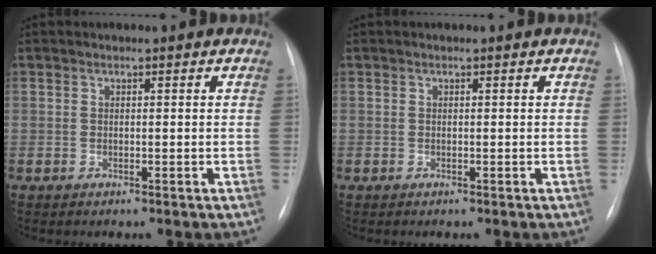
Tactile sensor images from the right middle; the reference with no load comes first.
{"total": 0.0}